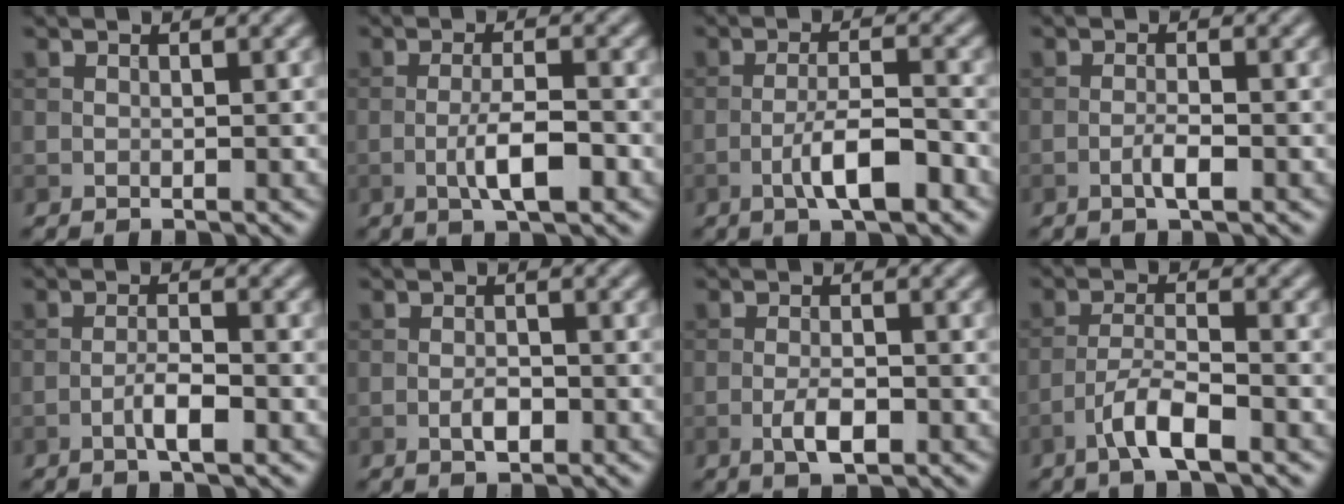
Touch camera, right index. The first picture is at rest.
{"total": 4.2, "force": [-1.5, 1.0, 3.8], "torque": [-0.069, 0.002, -0.029]}
{"total": 4.9, "force": [-2.2, 1.2, 4.1], "torque": [-0.075, 0.004, -0.041]}
{"total": 1.8, "force": [-0.8, 0.3, 1.6], "torque": [-0.030, 0.003, -0.017]}
{"total": 2.6, "force": [-1.2, 0.5, 2.2], "torque": [-0.040, 0.006, -0.025]}
{"total": 1.7, "force": [-0.7, 0.8, 1.4], "torque": [-0.025, 0.000, -0.015]}
{"total": 2.7, "force": [-1.1, 1.0, 2.3], "torque": [-0.045, -0.001, -0.023]}
{"total": 4.1, "force": [-2.5, 0.9, 3.2], "torque": [-0.064, 0.008, -0.054]}